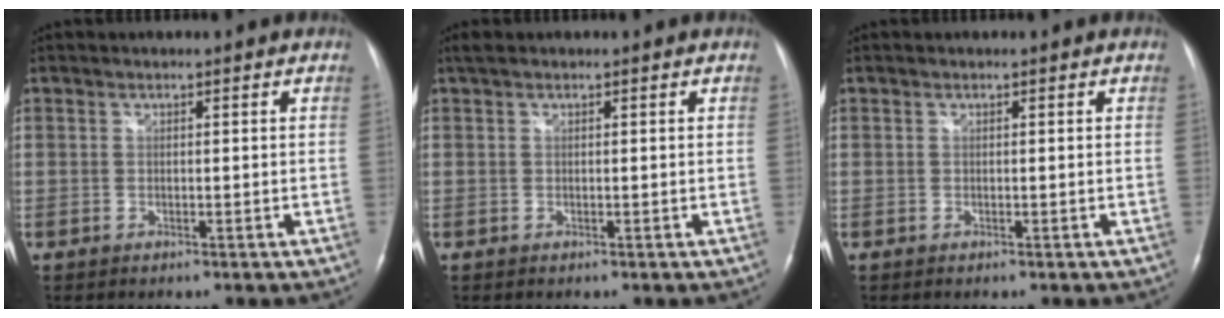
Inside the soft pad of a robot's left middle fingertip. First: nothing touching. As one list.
[{"total": 1.3, "force": [0.9, 0.4, 0.8], "torque": [-0.017, 0.020, 0.017]}, {"total": 0.0}]